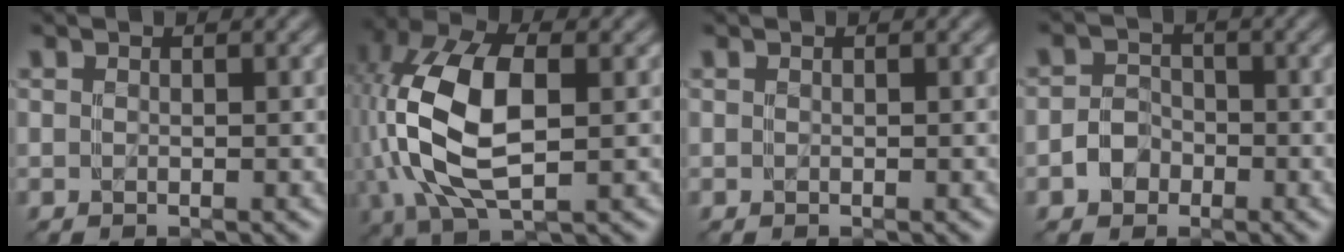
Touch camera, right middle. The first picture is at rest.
{"total": 11.4, "force": [0.0, 6.1, 9.6], "torque": [-0.232, 0.001, 0.009]}
{"total": 0.0}
{"total": 1.7, "force": [-1.1, 1.3, 0.1], "torque": [-0.007, 0.005, -0.018]}